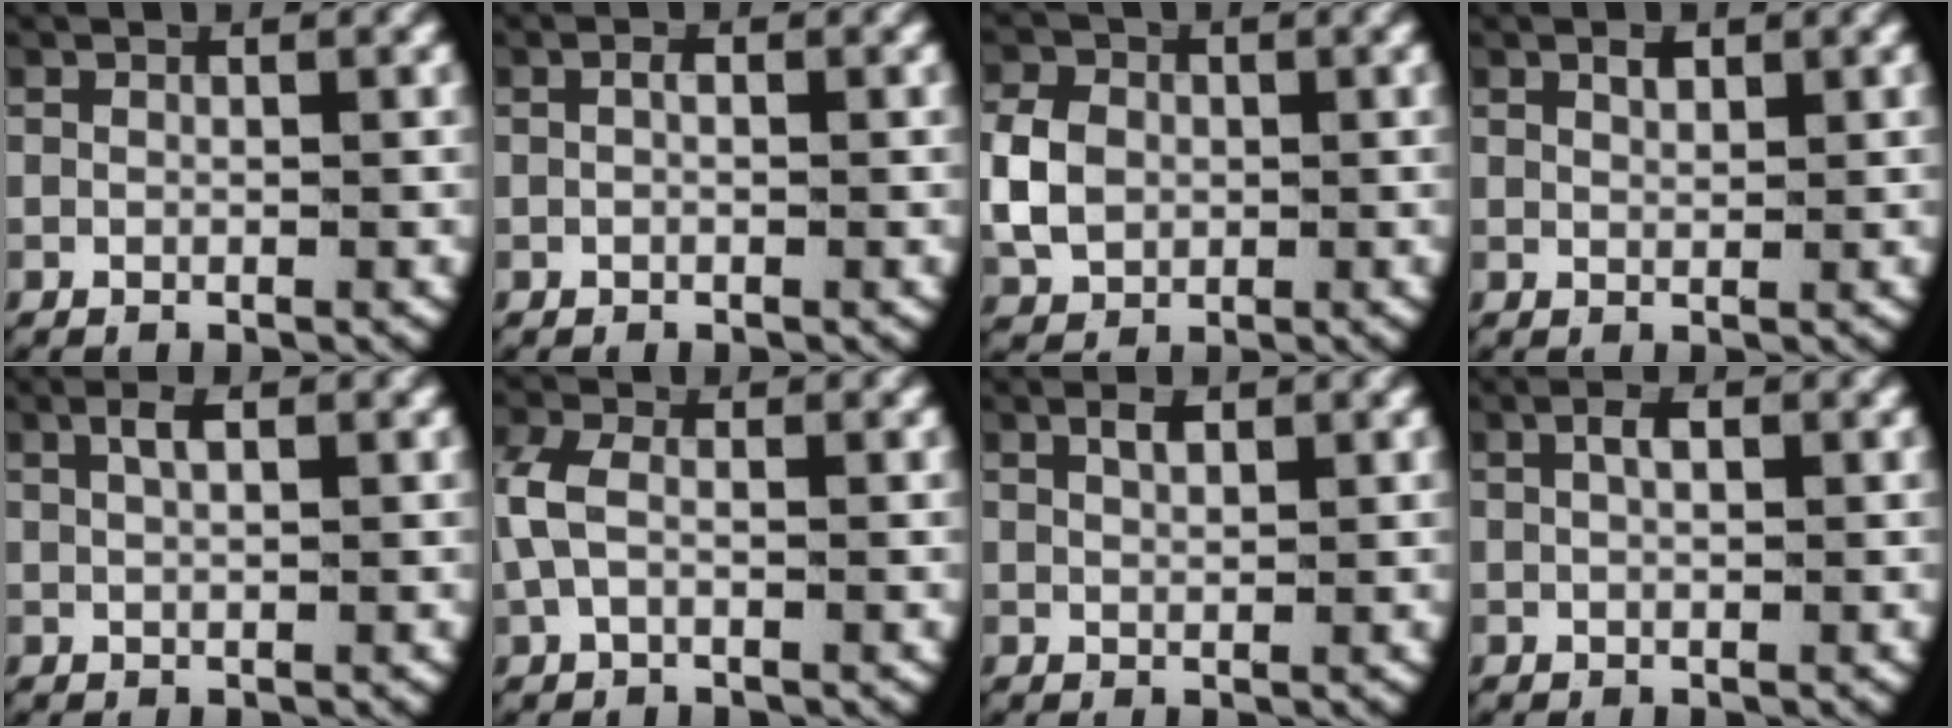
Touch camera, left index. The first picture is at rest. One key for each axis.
{"total": 0.7, "fx": 0.0, "fy": 0.3, "fz": 0.6, "tx": -0.014, "ty": -0.001, "tz": 0.004}
{"total": 4.5, "fx": -0.1, "fy": 3.8, "fz": 2.4, "tx": -0.056, "ty": -0.008, "tz": 0.007}
{"total": 1.0, "fx": 0.8, "fy": 0.3, "fz": 0.7, "tx": -0.012, "ty": -0.006, "tz": 0.020}
{"total": 1.8, "fx": 0.9, "fy": 0.6, "fz": 1.5, "tx": -0.029, "ty": 0.002, "tz": 0.018}
{"total": 2.9, "fx": -0.1, "fy": 1.9, "fz": 2.2, "tx": -0.076, "ty": -0.008, "tz": 0.006}
{"total": 1.4, "fx": 0.9, "fy": 0.4, "fz": 1.0, "tx": -0.019, "ty": -0.004, "tz": 0.021}
{"total": 1.6, "fx": 0.6, "fy": 0.7, "fz": 1.4, "tx": -0.023, "ty": 0.001, "tz": 0.011}